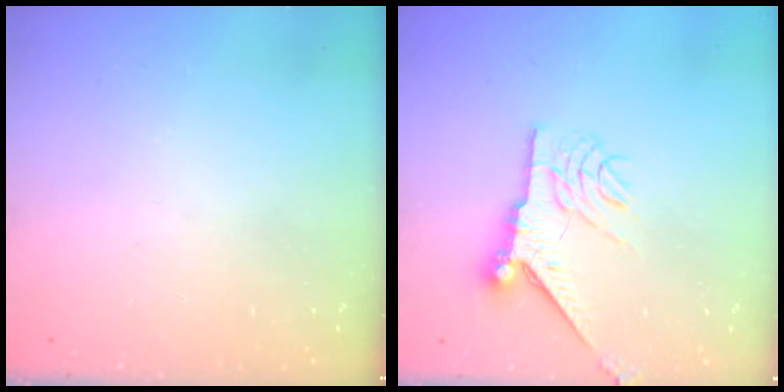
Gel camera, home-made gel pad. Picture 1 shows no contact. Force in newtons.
{"total": 9.4, "press": 9.4, "slide": 0.5}